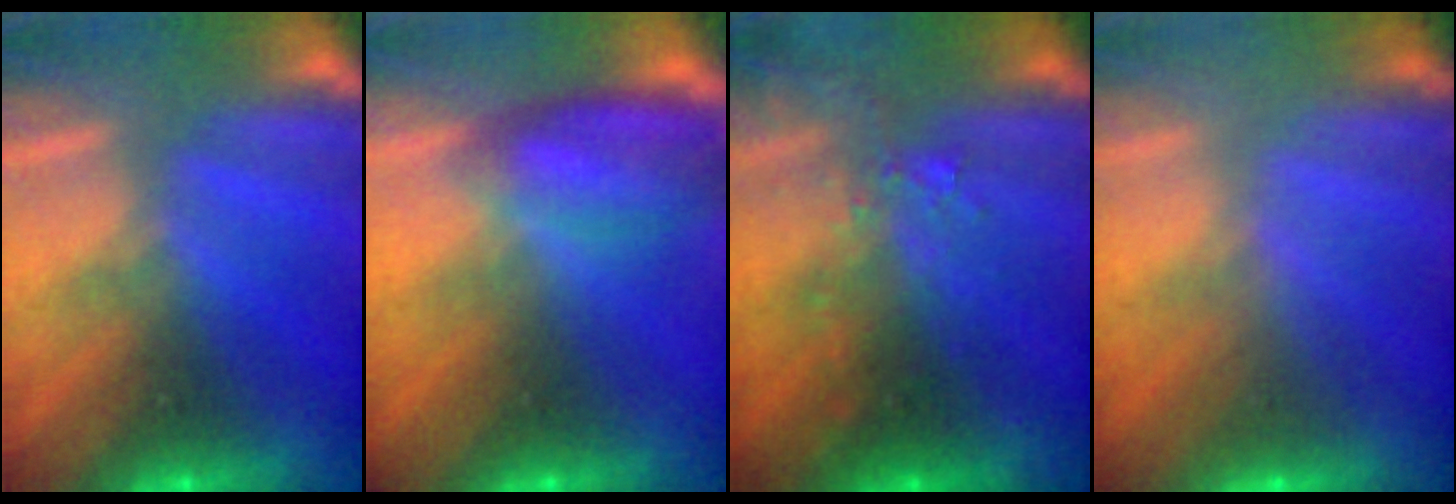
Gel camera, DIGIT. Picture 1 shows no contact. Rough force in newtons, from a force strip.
{"total": 7.7}
{"total": 7.8}
{"total": 2.3}